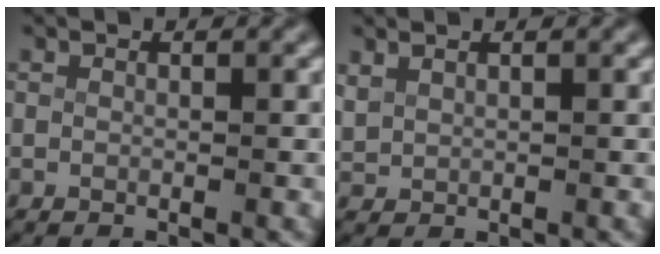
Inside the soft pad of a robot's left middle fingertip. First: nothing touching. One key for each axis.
{"total": 1.4, "fx": 0.7, "fy": 1.0, "fz": 0.6, "tx": -0.024, "ty": -0.002, "tz": 0.025}